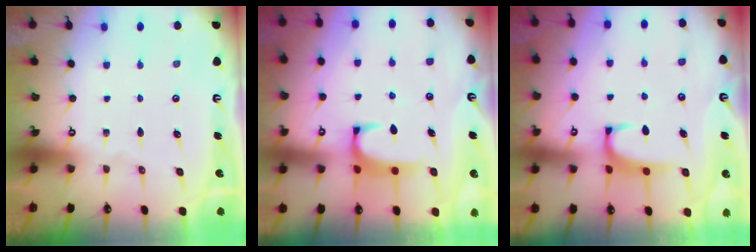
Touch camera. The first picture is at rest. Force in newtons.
{"total": 2.0, "press": 2.0, "slide": 0.3}
{"total": 2.3, "press": 2.2, "slide": 0.6}